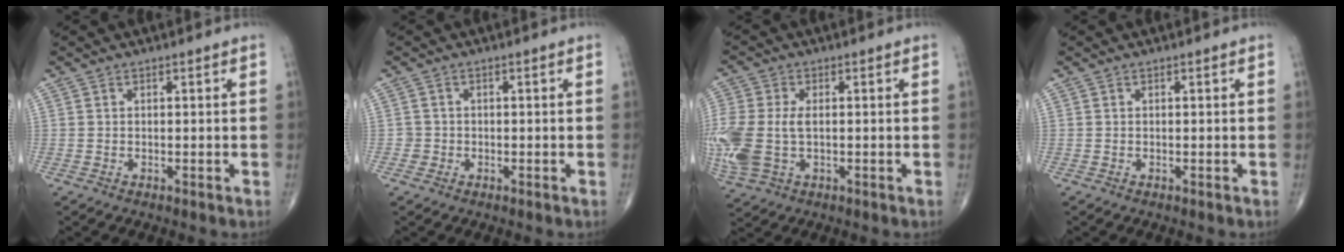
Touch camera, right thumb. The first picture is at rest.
{"total": 1.4, "force": [-0.4, 1.3, -0.2], "torque": [0.014, 0.008, -0.013]}
{"total": 13.7, "force": [-1.0, 8.7, 10.5], "torque": [-0.293, -0.004, -0.008]}
{"total": 0.0}